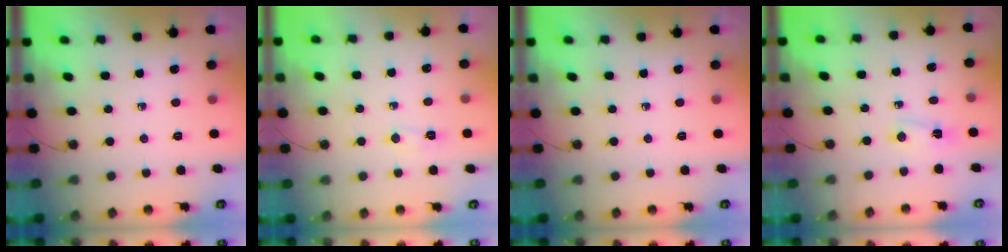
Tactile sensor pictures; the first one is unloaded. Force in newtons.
{"total": 5.3, "press": 5.0, "slide": 1.7}
{"total": 0.0}
{"total": 2.9, "press": 2.8, "slide": 0.7}